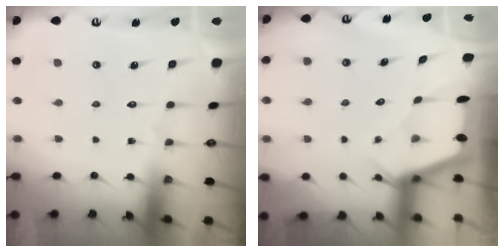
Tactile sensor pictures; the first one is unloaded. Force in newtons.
{"total": 2.3, "press": 2.3, "slide": 0.3}